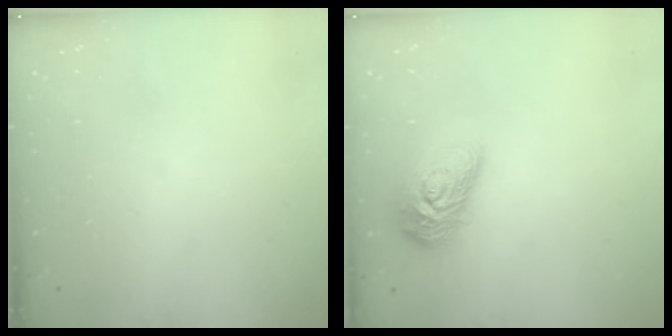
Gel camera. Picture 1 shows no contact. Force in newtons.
{"total": 14.0, "press": 14.0, "slide": 0.7}